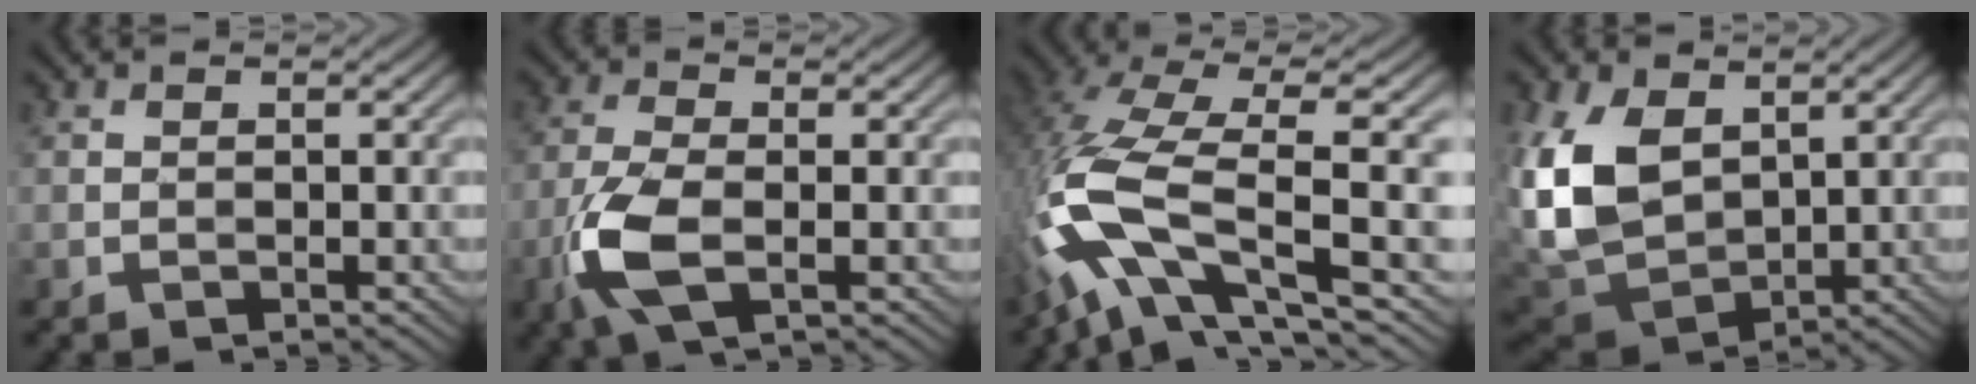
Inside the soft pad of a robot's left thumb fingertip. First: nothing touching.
{"total": 7.1, "force": [-2.3, 3.0, 6.0], "torque": [-0.148, -0.001, -0.053]}
{"total": 15.3, "force": [-2.3, 5.4, 14.1], "torque": [-0.322, 0.003, -0.035]}
{"total": 12.6, "force": [3.8, 8.1, 8.8], "torque": [-0.241, 0.011, 0.073]}